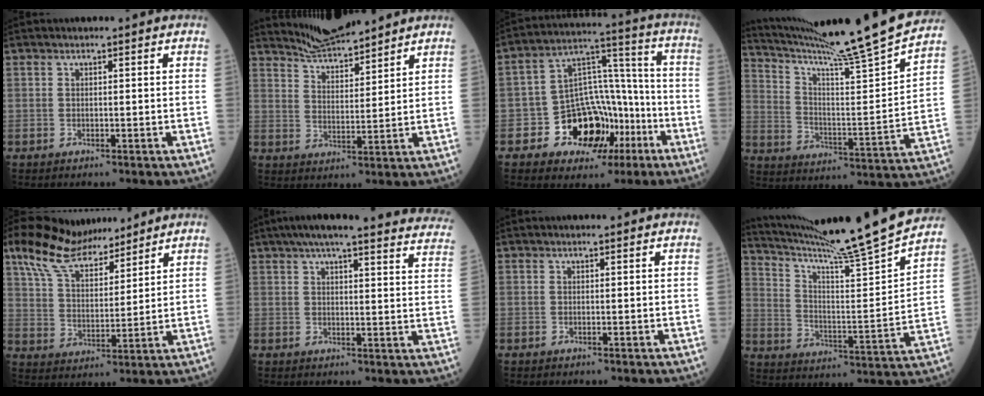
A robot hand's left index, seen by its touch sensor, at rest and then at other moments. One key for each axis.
{"total": 7.1, "fx": 6.9, "fy": 0.3, "fz": 1.4, "tx": -0.040, "ty": 0.011, "tz": 0.135}
{"total": 13.4, "fx": -5.9, "fy": 9.9, "fz": 6.9, "tx": -0.101, "ty": 0.040, "tz": -0.084}
{"total": 22.7, "fx": 20.3, "fy": -2.8, "fz": 9.5, "tx": -0.173, "ty": -0.065, "tz": 0.296}
{"total": 12.4, "fx": 10.0, "fy": 3.9, "fz": 6.3, "tx": -0.125, "ty": 0.027, "tz": 0.187}
{"total": 28.3, "fx": 25.5, "fy": 2.4, "fz": 12.1, "tx": -0.178, "ty": -0.045, "tz": 0.294}
{"total": 0.0}
{"total": 21.8, "fx": 19.7, "fy": -2.6, "fz": 8.9, "tx": -0.162, "ty": -0.062, "tz": 0.290}